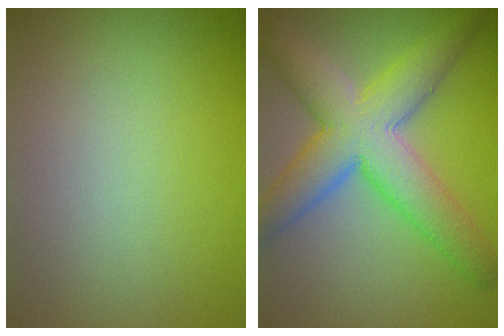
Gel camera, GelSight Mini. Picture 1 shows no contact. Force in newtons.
{"total": 9.1, "press": 9.1, "slide": 0.3}